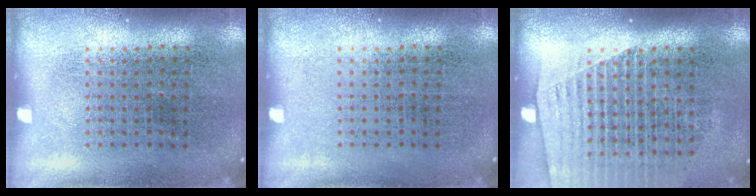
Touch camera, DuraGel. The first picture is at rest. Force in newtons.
{"total": 0.0}
{"total": 1.7, "press": 1.6, "slide": 0.6}